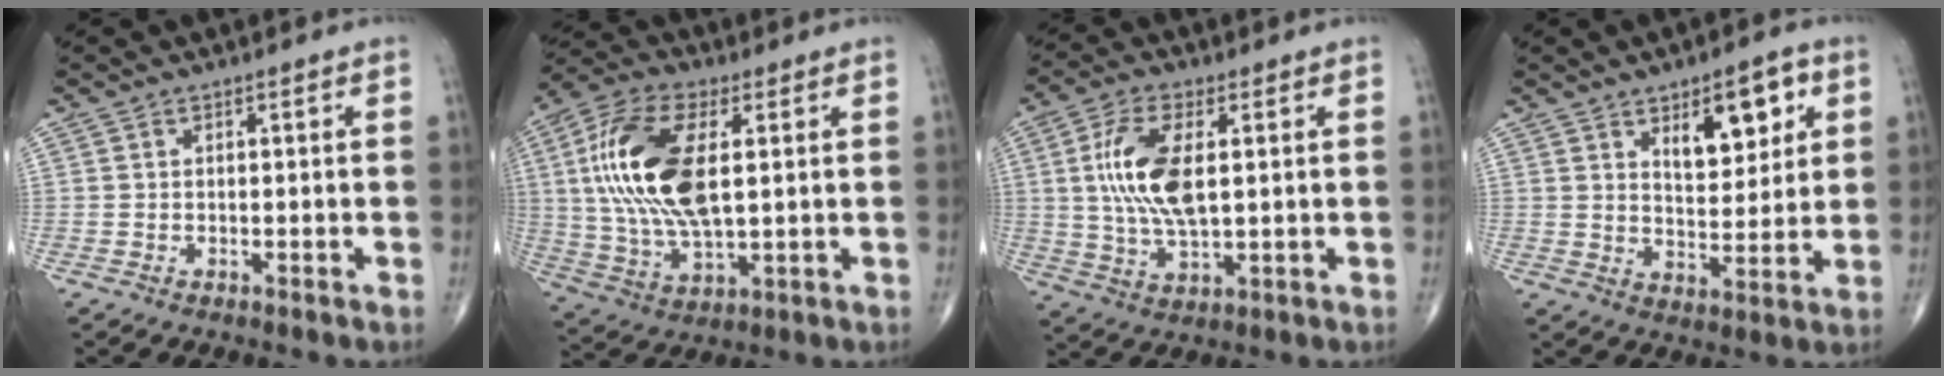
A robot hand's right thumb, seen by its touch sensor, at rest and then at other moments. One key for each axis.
{"total": 19.2, "fx": 3.2, "fy": 9.0, "fz": 16.7, "tx": -0.345, "ty": -0.002, "tz": 0.059}
{"total": 12.1, "fx": 1.9, "fy": 5.3, "fz": 10.7, "tx": -0.220, "ty": -0.007, "tz": 0.040}
{"total": 10.6, "fx": 4.8, "fy": 4.8, "fz": 8.2, "tx": -0.090, "ty": -0.028, "tz": 0.076}